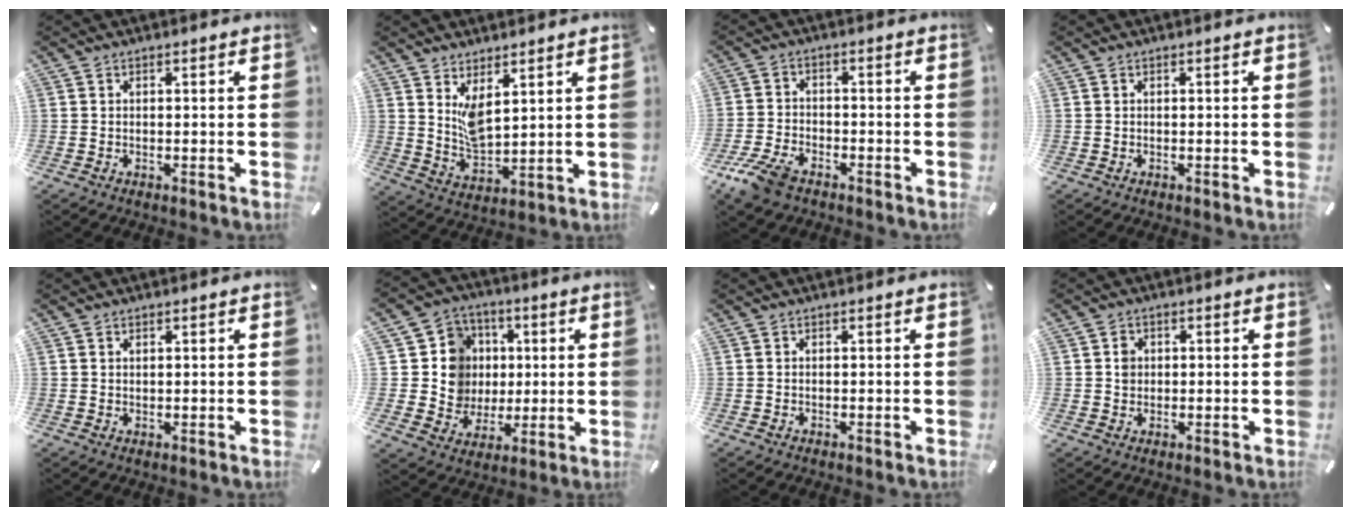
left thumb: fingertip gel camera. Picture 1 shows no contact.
{"total": 6.7, "force": [4.2, 3.2, 4.1], "torque": [-0.091, -0.025, 0.077]}
{"total": 7.2, "force": [-4.8, 3.8, 3.8], "torque": [-0.091, 0.015, -0.094]}
{"total": 0.0}
{"total": 0.8, "force": [0.6, 0.5, 0.2], "torque": [-0.003, 0.000, 0.011]}
{"total": 12.8, "force": [1.5, 12.5, 2.7], "torque": [-0.031, -0.007, 0.039]}
{"total": 0.0}
{"total": 2.5, "force": [0.1, 2.3, 0.9], "torque": [-0.013, 0.003, -0.002]}